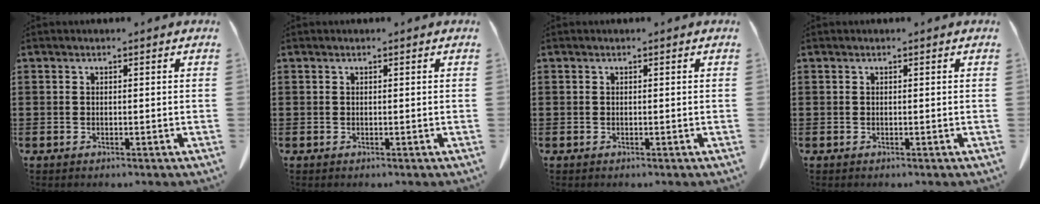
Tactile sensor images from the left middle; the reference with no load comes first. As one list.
[{"total": 0.0}, {"total": 0.0}, {"total": 0.0}]